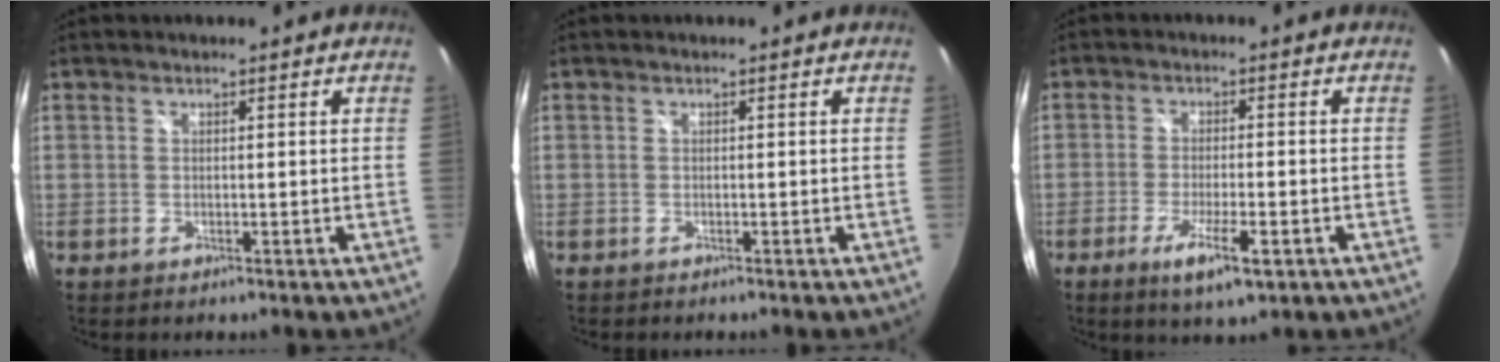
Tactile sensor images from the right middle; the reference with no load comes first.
{"total": 0.0}
{"total": 7.2, "force": [-3.6, 1.3, 6.1], "torque": [-0.125, -0.018, -0.060]}